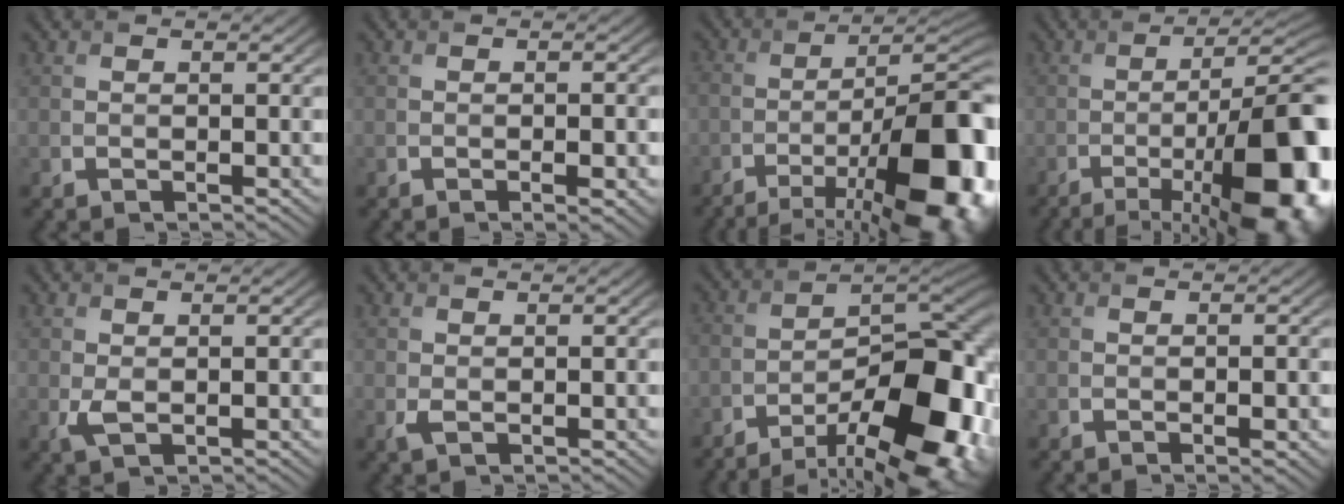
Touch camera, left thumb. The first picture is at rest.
{"total": 2.1, "force": [-0.7, 0.5, 1.9], "torque": [-0.030, 0.002, -0.010]}
{"total": 19.4, "force": [-10.3, 7.0, 14.9], "torque": [-0.188, -0.014, -0.152]}
{"total": 18.5, "force": [-7.2, 6.4, 15.8], "torque": [-0.206, -0.016, -0.102]}
{"total": 1.3, "force": [0.1, 0.6, 1.2], "torque": [-0.033, -0.003, 0.004]}
{"total": 0.8, "force": [-0.1, 0.4, 0.7], "torque": [-0.019, -0.003, 0.000]}
{"total": 17.0, "force": [-9.6, 7.0, 12.2], "torque": [-0.172, -0.009, -0.157]}
{"total": 1.4, "force": [-0.3, 0.3, 1.3], "torque": [-0.019, 0.002, -0.004]}